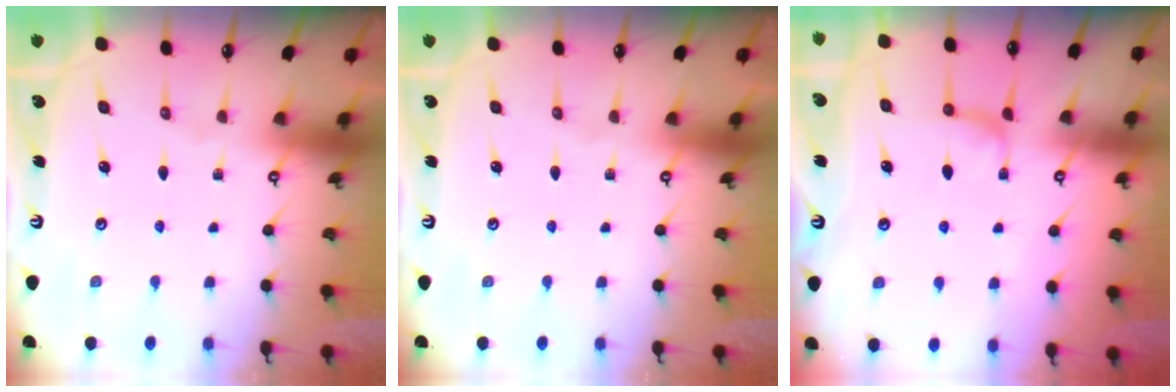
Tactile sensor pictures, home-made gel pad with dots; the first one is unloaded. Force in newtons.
{"total": 0.0}
{"total": 2.8, "press": 2.7, "slide": 0.8}